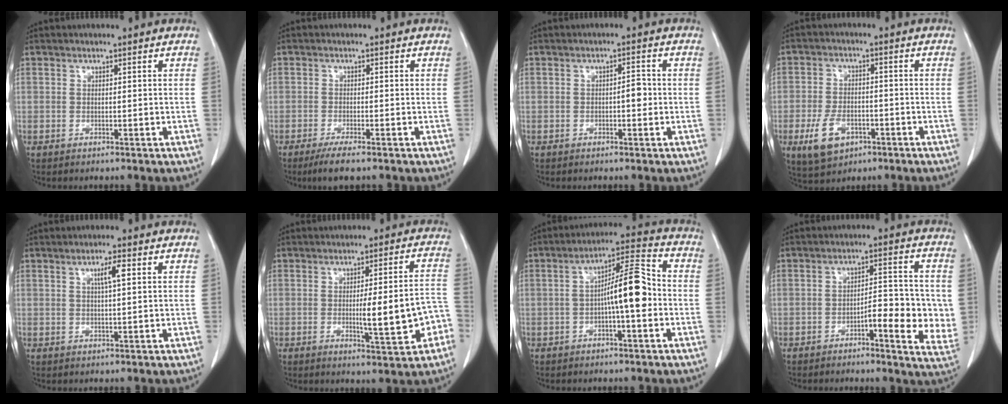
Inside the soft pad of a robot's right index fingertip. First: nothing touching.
{"total": 3.6, "force": [-2.6, 0.3, 2.5], "torque": [-0.046, -0.008, -0.046]}
{"total": 2.1, "force": [-0.4, 0.8, 1.9], "torque": [-0.025, 0.005, -0.007]}
{"total": 7.3, "force": [-3.2, 4.5, 4.7], "torque": [-0.099, -0.001, -0.048]}
{"total": 2.9, "force": [1.0, 0.1, 2.7], "torque": [-0.047, 0.002, 0.016]}
{"total": 10.1, "force": [-2.8, 1.4, 9.6], "torque": [-0.125, 0.013, -0.029]}
{"total": 9.3, "force": [-1.3, 1.5, 9.1], "torque": [-0.150, 0.026, -0.027]}
{"total": 9.7, "force": [-2.0, 2.3, 9.2], "torque": [-0.112, 0.007, -0.026]}